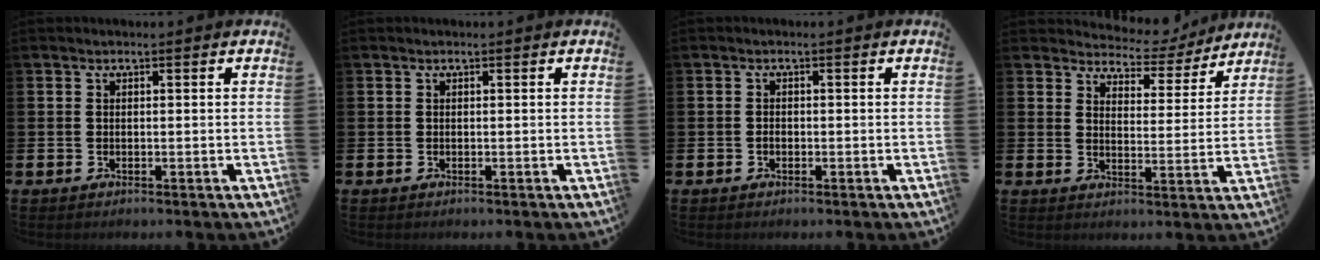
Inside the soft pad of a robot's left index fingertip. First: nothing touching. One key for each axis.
{"total": 0.0}
{"total": 0.8, "fx": -0.5, "fy": 0.5, "fz": 0.4, "tx": -0.006, "ty": 0.001, "tz": -0.011}
{"total": 4.5, "fx": 4.3, "fy": 1.4, "fz": 0.2, "tx": -0.015, "ty": -0.040, "tz": 0.069}